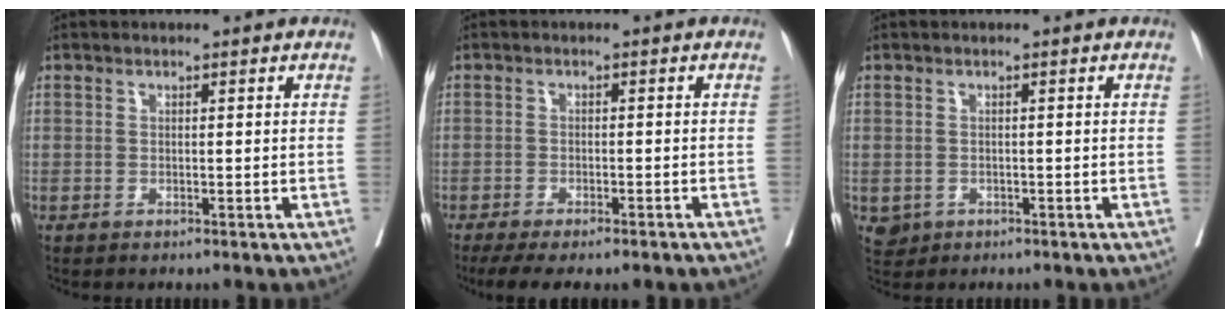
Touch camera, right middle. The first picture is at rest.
{"total": 10.2, "force": [-8.1, 2.0, 5.8], "torque": [-0.080, -0.009, -0.113]}
{"total": 2.1, "force": [-0.6, 1.9, 0.6], "torque": [-0.006, 0.002, -0.001]}